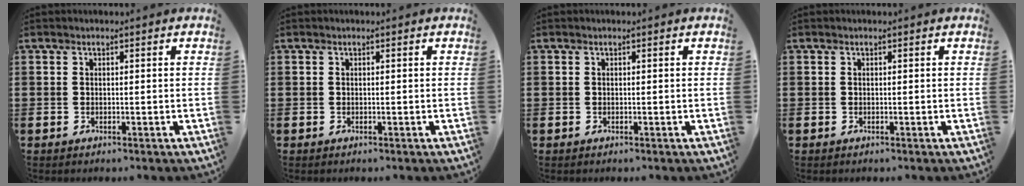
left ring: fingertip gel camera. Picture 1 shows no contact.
{"total": 0.0}
{"total": 0.0}
{"total": 0.0}